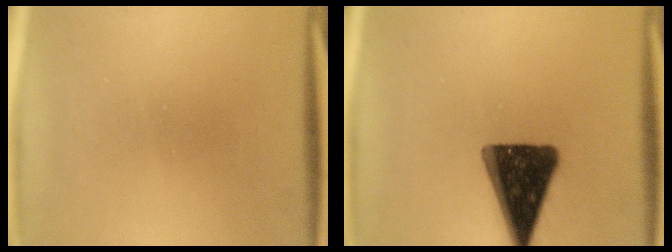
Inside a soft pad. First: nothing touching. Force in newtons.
{"total": 15.3}